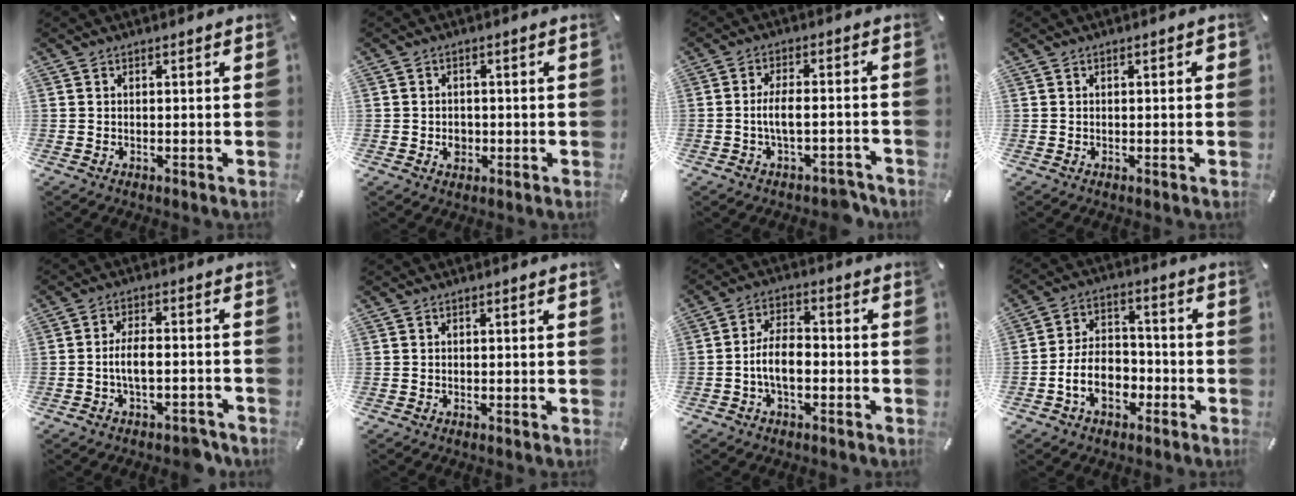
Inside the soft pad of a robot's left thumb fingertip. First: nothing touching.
{"total": 2.9, "force": [-0.7, 2.6, 1.2], "torque": [-0.014, 0.000, -0.015]}
{"total": 6.8, "force": [-2.2, 2.9, 5.7], "torque": [-0.102, 0.015, -0.038]}
{"total": 1.0, "force": [0.0, 0.3, 0.9], "torque": [-0.016, 0.002, -0.002]}
{"total": 7.4, "force": [-2.7, 3.4, 5.9], "torque": [-0.103, 0.020, -0.046]}
{"total": 0.0}
{"total": 7.4, "force": [-2.4, 4.0, 5.8], "torque": [-0.107, 0.019, -0.043]}
{"total": 10.4, "force": [-4.2, 7.4, 6.1], "torque": [-0.133, 0.023, -0.076]}